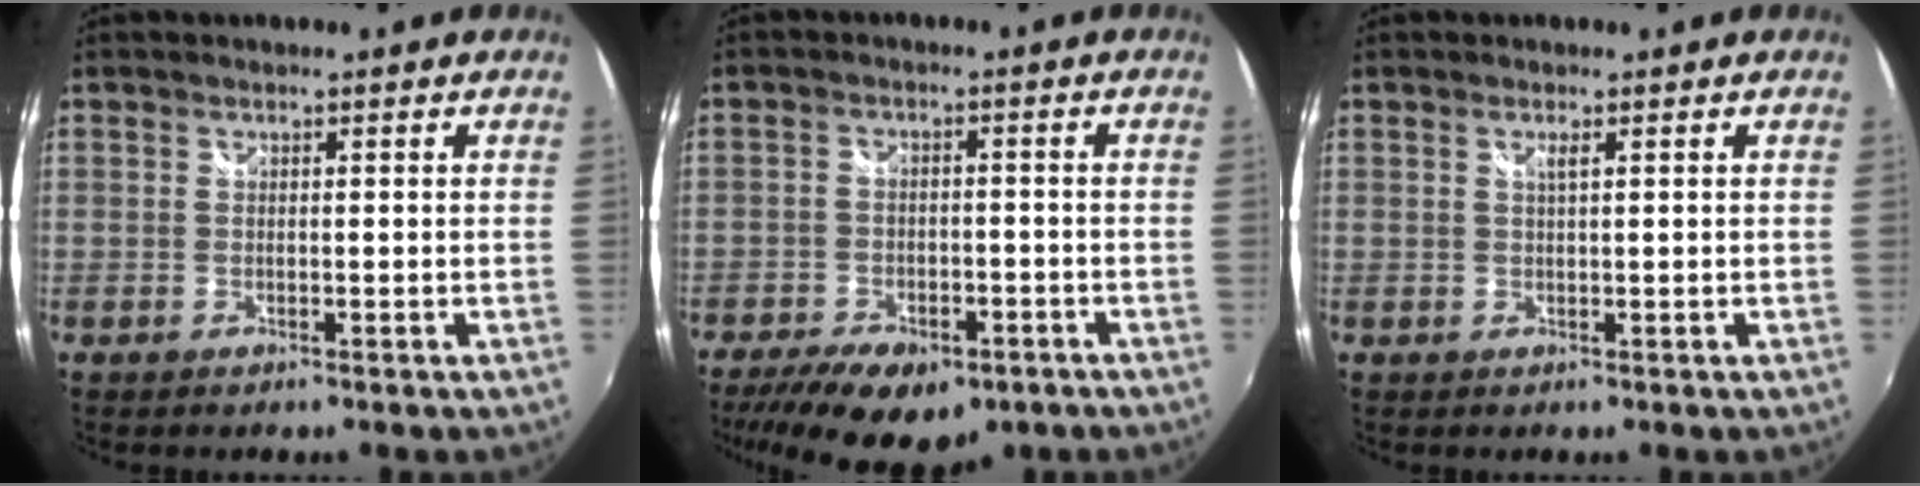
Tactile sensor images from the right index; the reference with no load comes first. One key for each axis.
{"total": 16.4, "fx": -11.0, "fy": 7.9, "fz": 9.2, "tx": -0.204, "ty": -0.030, "tz": -0.158}
{"total": 1.0, "fx": 0.4, "fy": -0.1, "fz": 0.9, "tx": -0.016, "ty": 0.001, "tz": 0.006}